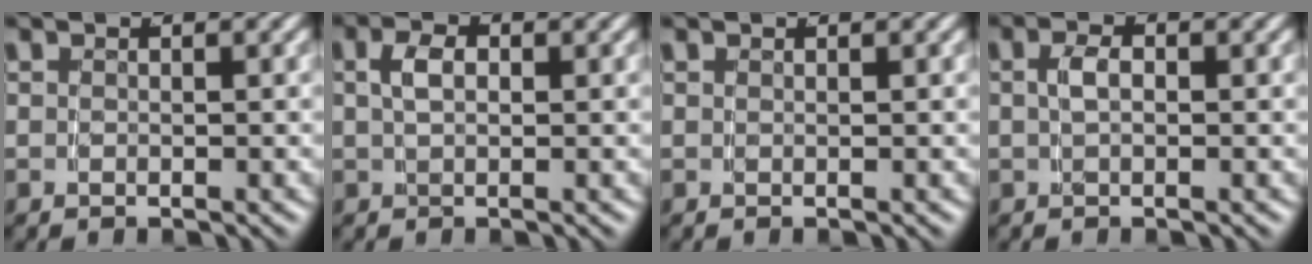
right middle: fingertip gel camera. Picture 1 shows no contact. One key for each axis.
{"total": 2.5, "fx": 0.6, "fy": 1.4, "fz": 1.9, "tx": -0.033, "ty": 0.004, "tz": 0.010}
{"total": 0.0}
{"total": 1.5, "fx": 0.3, "fy": 0.6, "fz": 1.3, "tx": -0.021, "ty": 0.007, "tz": 0.003}